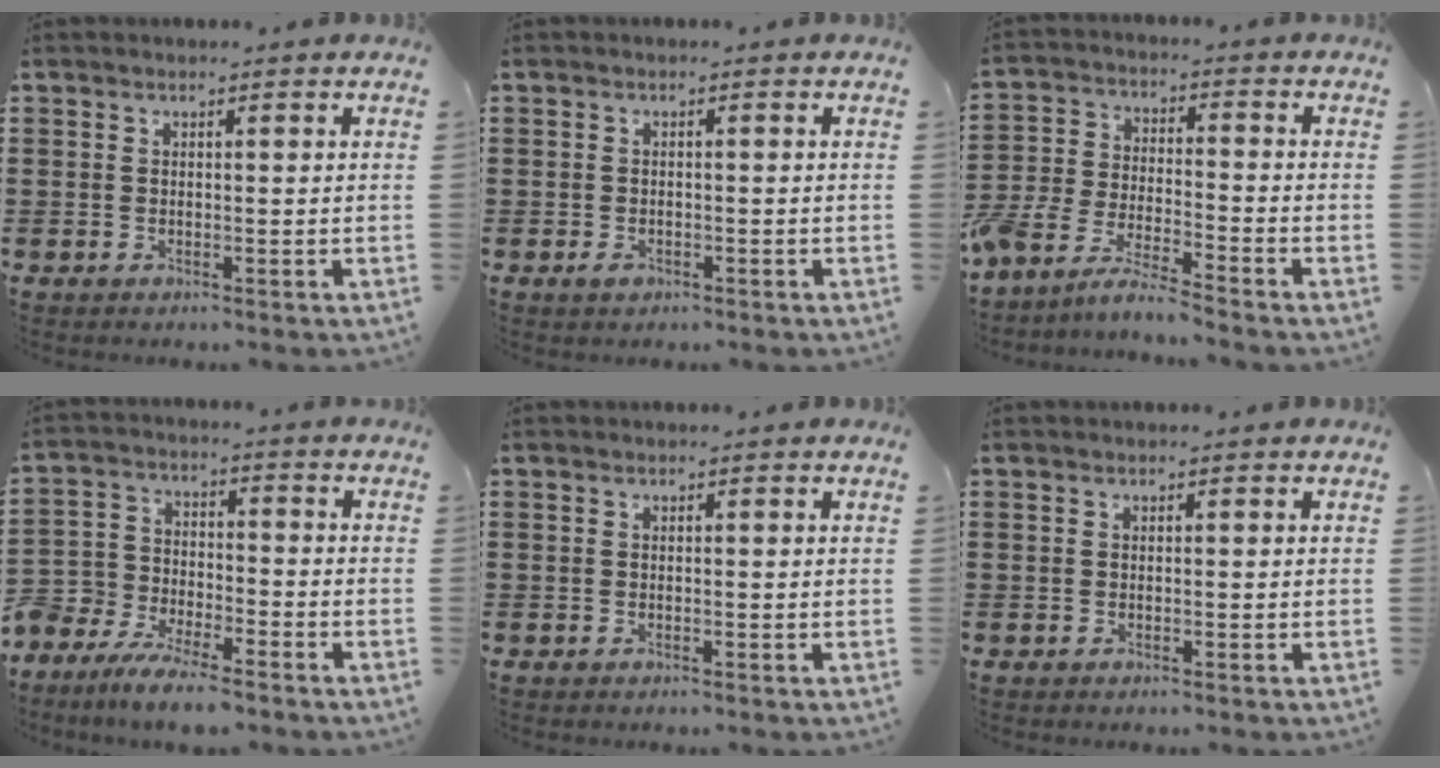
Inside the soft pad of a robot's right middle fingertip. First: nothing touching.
{"total": 1.0, "force": [-0.6, 0.5, 0.5], "torque": [-0.012, -0.003, -0.012]}
{"total": 6.8, "force": [-6.6, 0.0, 1.3], "torque": [-0.045, -0.007, -0.137]}
{"total": 7.1, "force": [-6.8, 1.6, 1.4], "torque": [-0.045, 0.007, -0.138]}
{"total": 0.0}
{"total": 0.0}